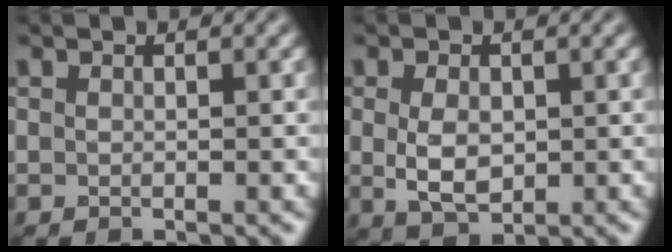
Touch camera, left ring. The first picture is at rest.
{"total": 3.5, "force": [0.0, 2.3, 2.6], "torque": [-0.057, -0.002, 0.004]}